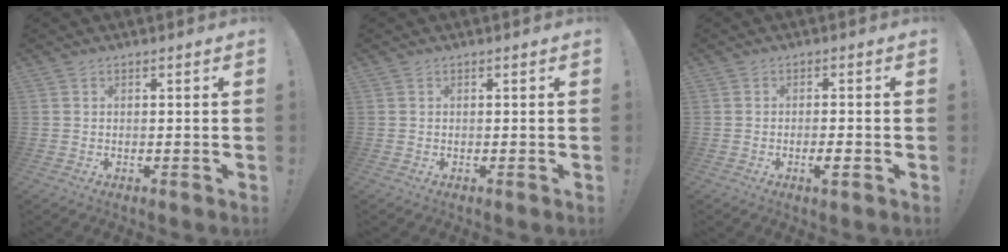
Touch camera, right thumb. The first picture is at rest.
{"total": 0.0}
{"total": 3.1, "force": [-1.5, 0.3, 2.8], "torque": [-0.050, 0.001, -0.023]}